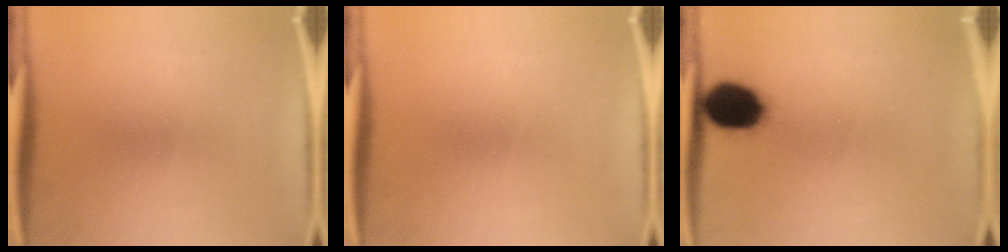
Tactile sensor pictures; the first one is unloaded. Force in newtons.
{"total": 0.0}
{"total": 13.4}